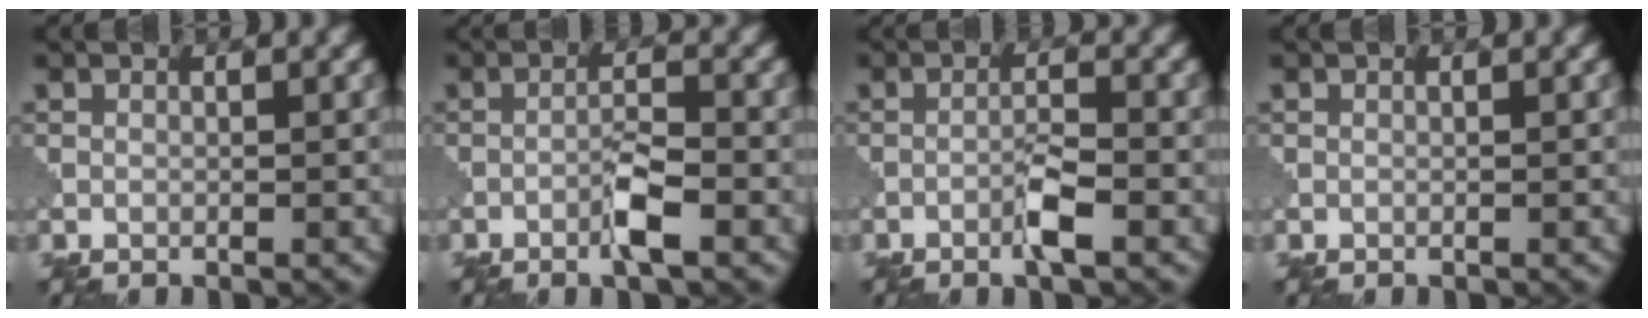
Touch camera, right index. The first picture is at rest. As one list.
[{"total": 3.0, "force": [-1.6, 0.4, 2.5], "torque": [-0.045, 0.007, -0.032]}, {"total": 2.7, "force": [-1.4, 0.2, 2.2], "torque": [-0.041, 0.007, -0.029]}, {"total": 0.0}]